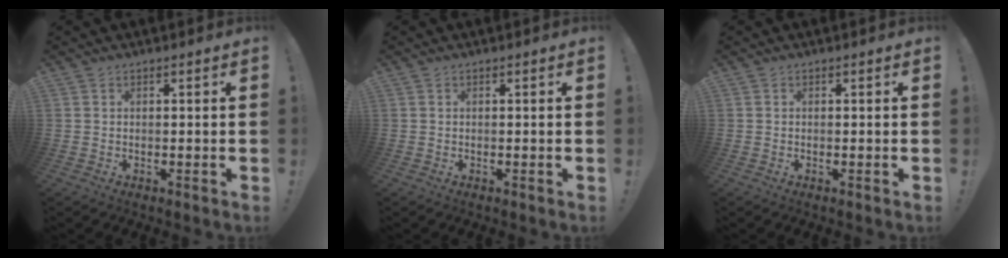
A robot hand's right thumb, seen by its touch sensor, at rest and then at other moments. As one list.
[{"total": 0.0}, {"total": 0.0}]